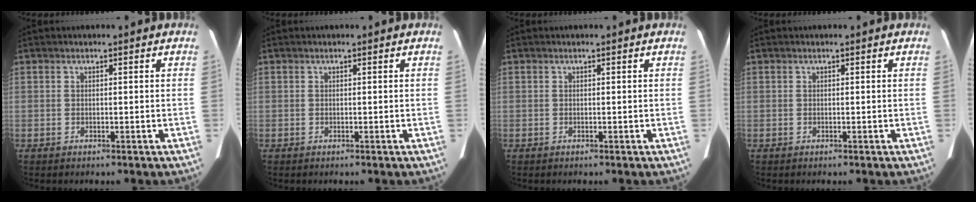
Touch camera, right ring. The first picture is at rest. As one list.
[{"total": 0.0}, {"total": 0.0}, {"total": 0.0}]